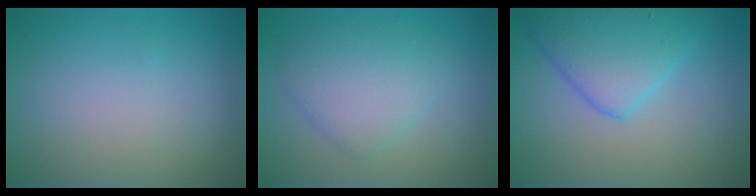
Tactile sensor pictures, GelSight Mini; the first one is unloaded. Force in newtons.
{"total": 3.8, "press": 3.8, "slide": 0.3}
{"total": 5.0, "press": 5.0, "slide": 0.2}